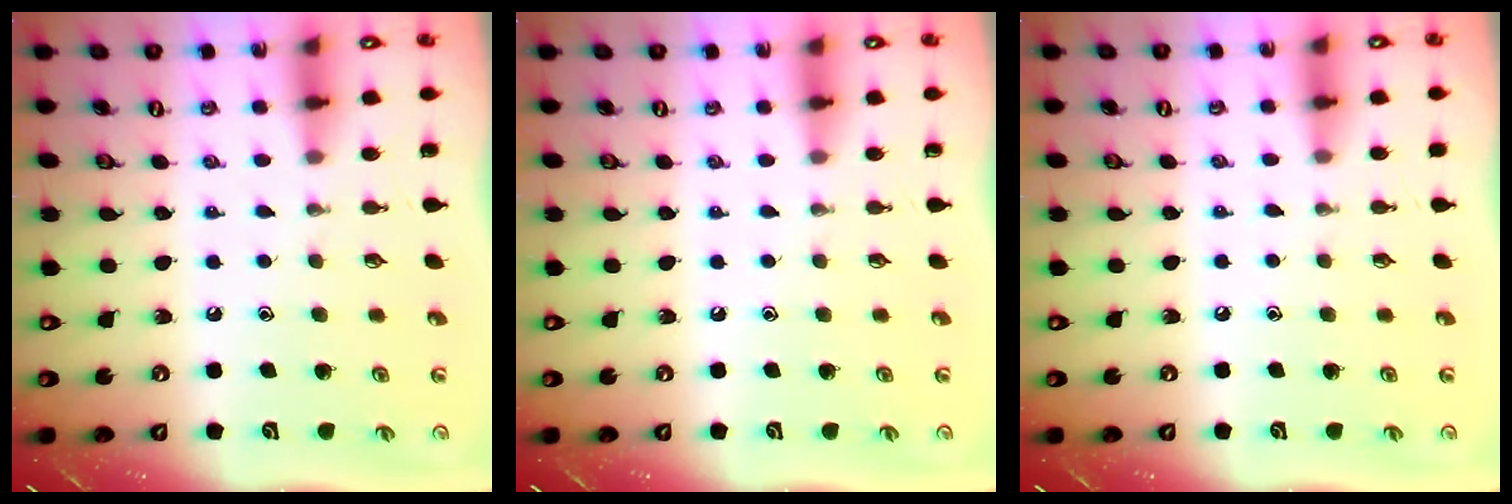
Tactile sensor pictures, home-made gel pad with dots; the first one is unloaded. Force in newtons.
{"total": 0.0}
{"total": 2.5, "press": 2.4, "slide": 0.4}